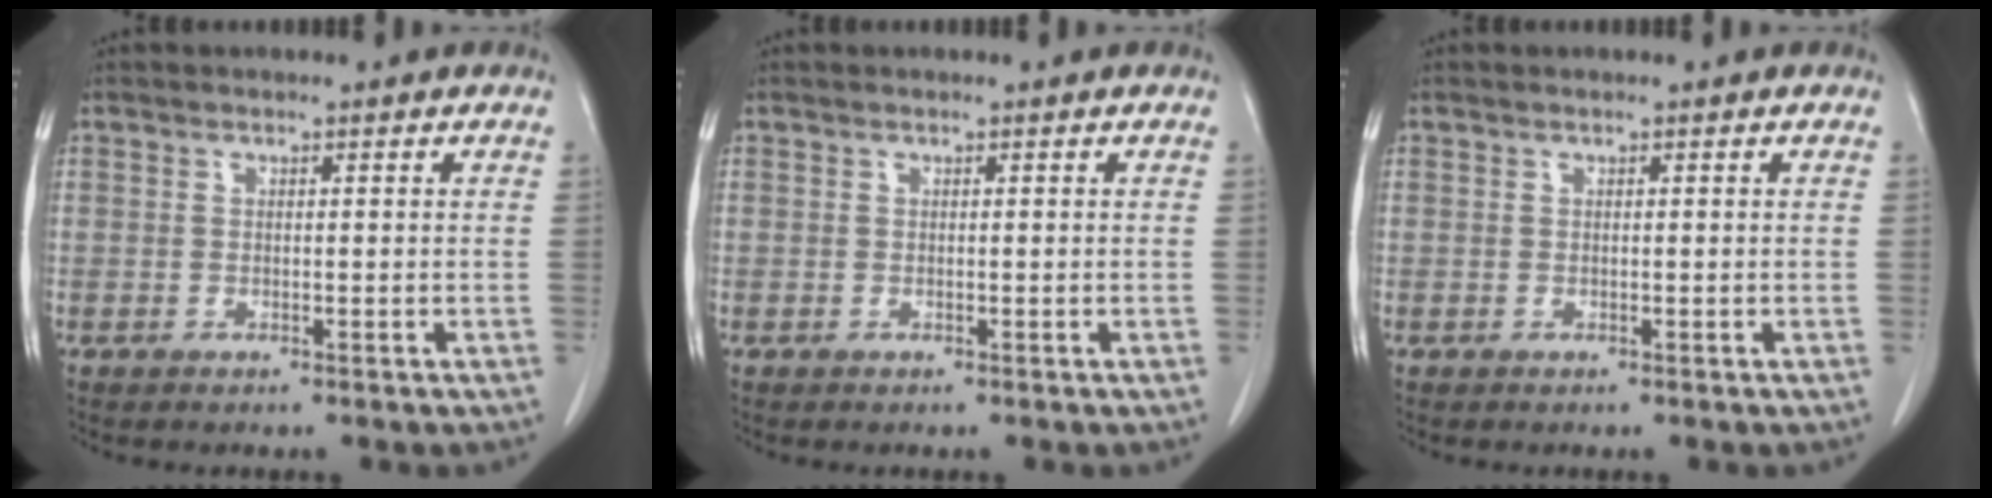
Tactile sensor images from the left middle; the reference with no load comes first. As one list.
[{"total": 0.0}, {"total": 0.0}]